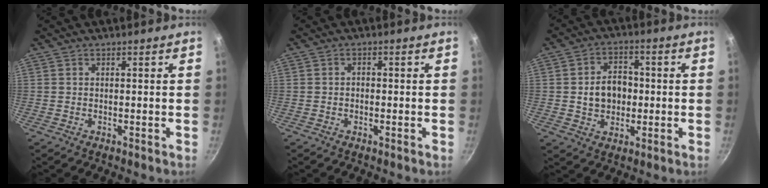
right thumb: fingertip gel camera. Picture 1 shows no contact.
{"total": 1.1, "force": [-0.4, 0.8, 0.6], "torque": [-0.010, 0.005, -0.008]}
{"total": 8.2, "force": [-0.2, 6.4, 5.1], "torque": [-0.058, 0.014, -0.005]}